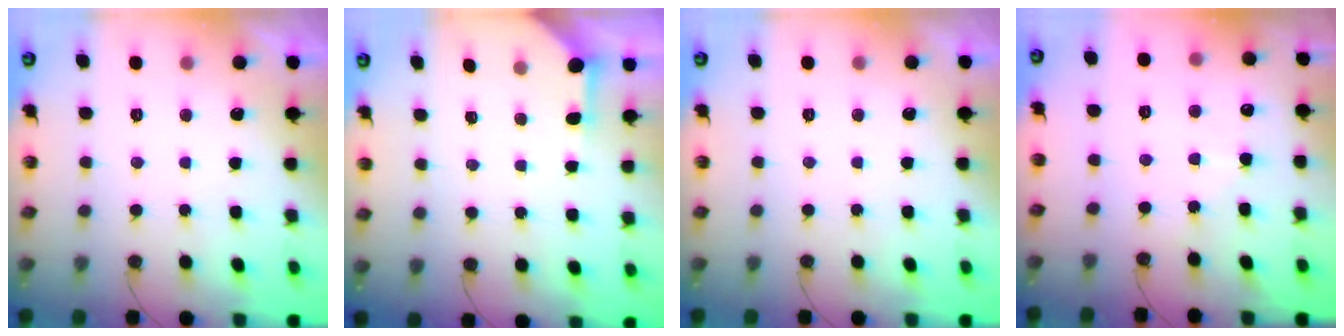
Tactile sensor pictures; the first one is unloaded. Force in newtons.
{"total": 2.4, "press": 2.4, "slide": 0.4}
{"total": 0.0}
{"total": 3.2, "press": 3.1, "slide": 0.4}